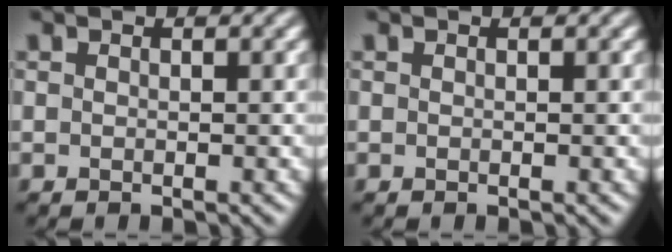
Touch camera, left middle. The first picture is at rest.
{"total": 0.0}